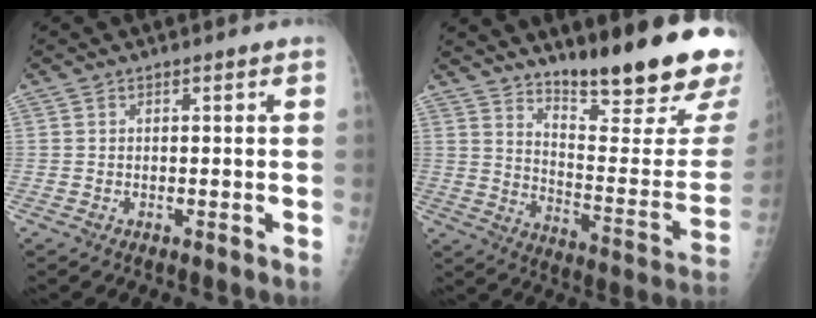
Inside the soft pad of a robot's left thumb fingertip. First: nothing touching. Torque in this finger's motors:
{"motor_torque": [0.69, 0.43, 0.91, -1.86, 0.17]}